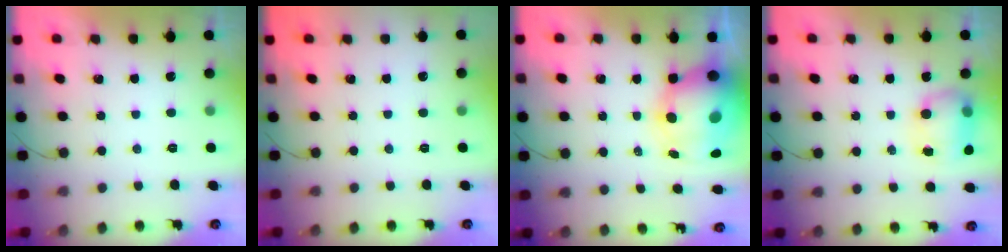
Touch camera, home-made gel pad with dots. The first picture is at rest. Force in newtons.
{"total": 0.0}
{"total": 13.7, "press": 13.3, "slide": 3.3}
{"total": 7.9, "press": 7.8, "slide": 0.6}